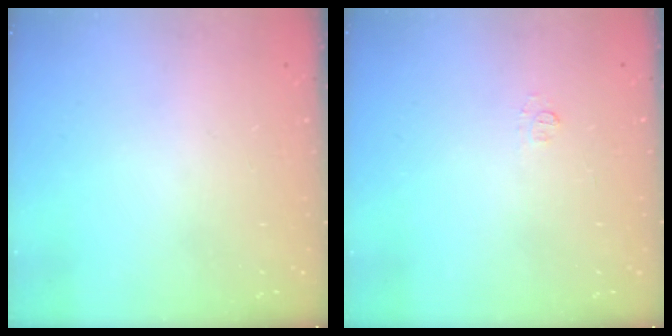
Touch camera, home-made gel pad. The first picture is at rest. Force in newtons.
{"total": 3.5, "press": 3.5, "slide": 0.5}